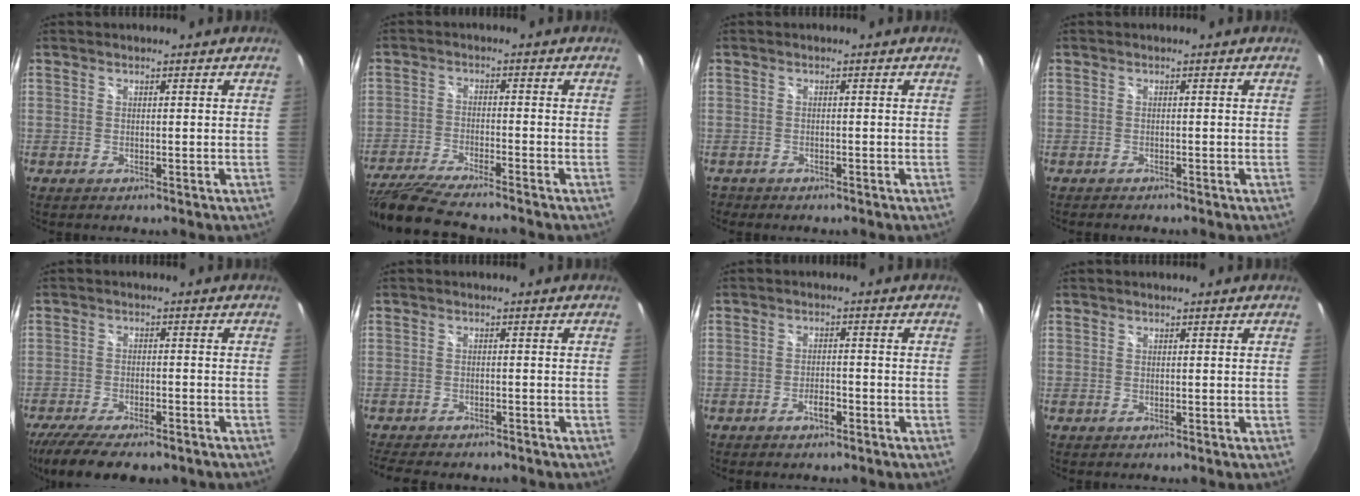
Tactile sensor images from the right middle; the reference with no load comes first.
{"total": 12.2, "force": [-10.7, 0.5, 5.9], "torque": [-0.135, -0.034, -0.188]}
{"total": 1.6, "force": [-1.4, 0.9, 0.2], "torque": [-0.010, -0.006, -0.022]}
{"total": 1.5, "force": [-1.4, 0.3, 0.4], "torque": [-0.011, -0.011, -0.023]}
{"total": 13.6, "force": [-10.7, 3.9, 7.4], "torque": [-0.161, -0.043, -0.169]}
{"total": 8.5, "force": [-7.4, 2.2, 3.5], "torque": [-0.084, -0.024, -0.115]}
{"total": 2.7, "force": [-2.0, 1.1, 1.5], "torque": [-0.034, 0.000, -0.034]}
{"total": 0.0}